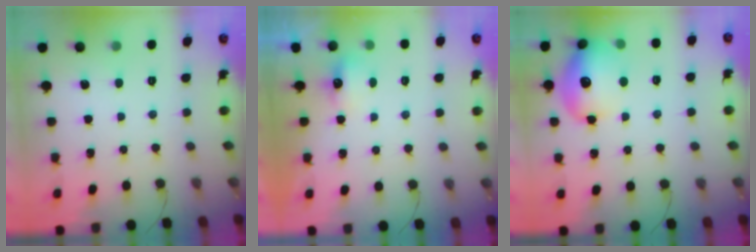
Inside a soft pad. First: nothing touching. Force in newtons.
{"total": 4.9, "press": 4.8, "slide": 0.8}
{"total": 15.5, "press": 15.4, "slide": 1.7}